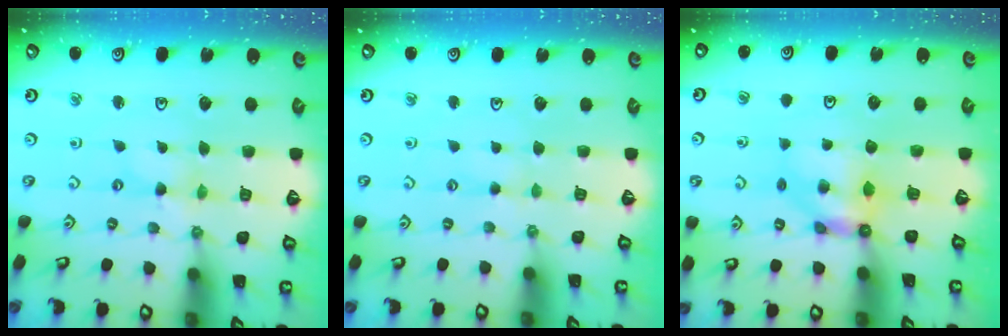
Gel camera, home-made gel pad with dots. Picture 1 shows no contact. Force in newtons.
{"total": 1.2, "press": 1.1, "slide": 0.3}
{"total": 7.3, "press": 7.2, "slide": 0.4}